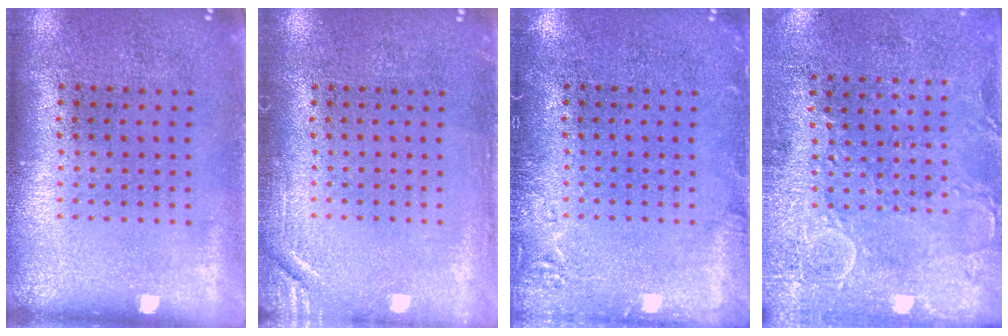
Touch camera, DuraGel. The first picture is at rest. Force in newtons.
{"total": 1.7, "press": 1.7, "slide": 0.2}
{"total": 1.9, "press": 1.8, "slide": 0.3}
{"total": 2.9, "press": 2.6, "slide": 1.2}